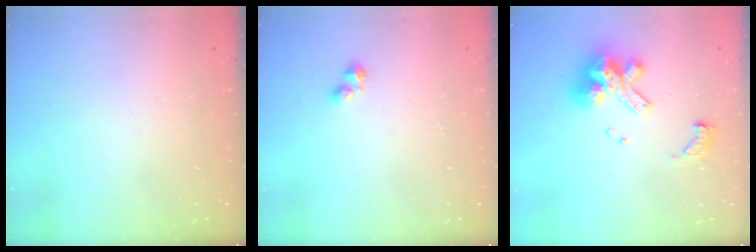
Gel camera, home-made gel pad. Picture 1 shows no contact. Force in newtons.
{"total": 2.4, "press": 2.3, "slide": 0.5}
{"total": 13.1, "press": 13.0, "slide": 1.3}